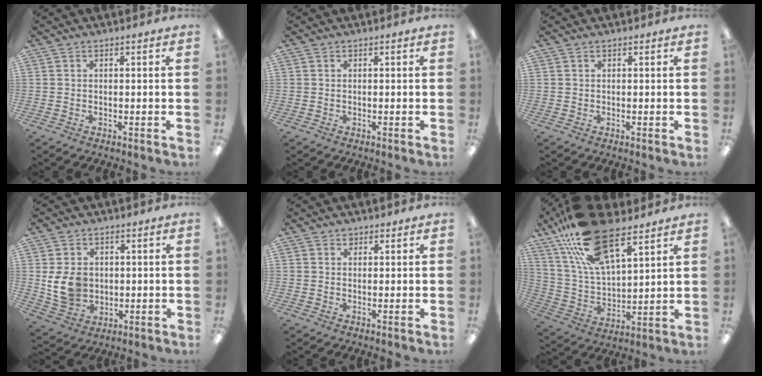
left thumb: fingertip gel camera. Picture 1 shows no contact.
{"total": 0.0}
{"total": 0.0}
{"total": 8.9, "force": [0.9, 7.3, 4.9], "torque": [-0.096, 0.006, 0.019]}
{"total": 1.2, "force": [0.9, 0.8, 0.2], "torque": [0.004, -0.002, 0.016]}
{"total": 21.0, "force": [14.0, 8.7, 13.1], "torque": [-0.262, -0.057, 0.249]}